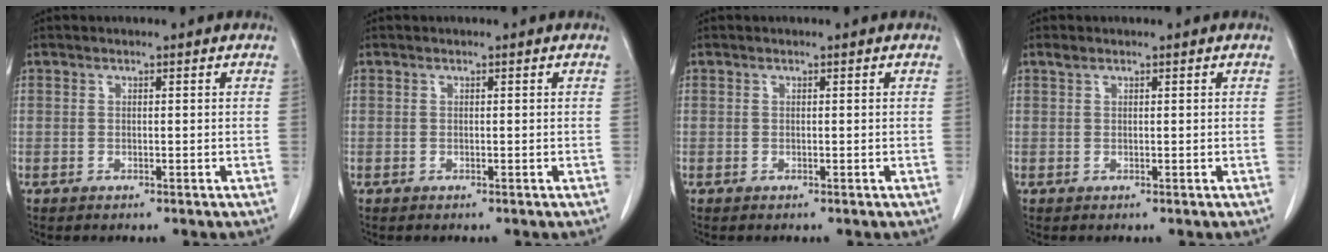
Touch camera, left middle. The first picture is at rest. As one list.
[{"total": 0.0}, {"total": 0.0}, {"total": 0.7, "force": [0.5, 0.2, 0.3], "torque": [-0.013, 0.008, 0.013]}]